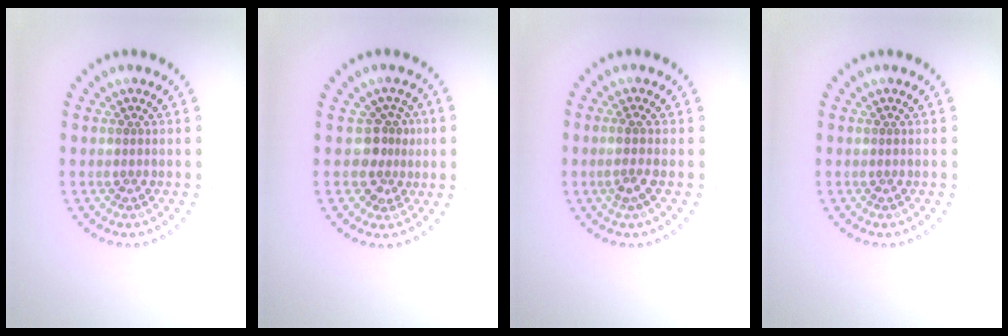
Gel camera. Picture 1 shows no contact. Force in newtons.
{"total": 2.7, "press": 2.2, "slide": 1.5}
{"total": 1.6, "press": 1.2, "slide": 1.0}
{"total": 0.0}